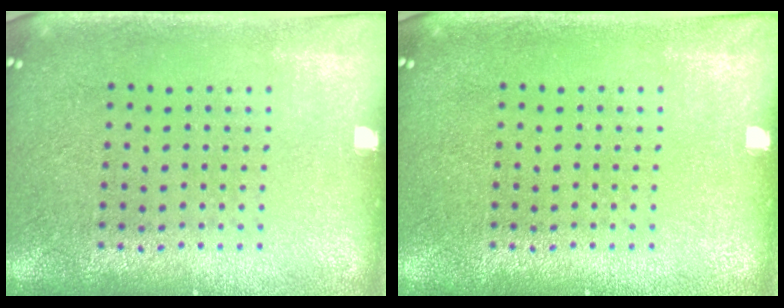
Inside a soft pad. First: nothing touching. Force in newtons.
{"total": 0.0}